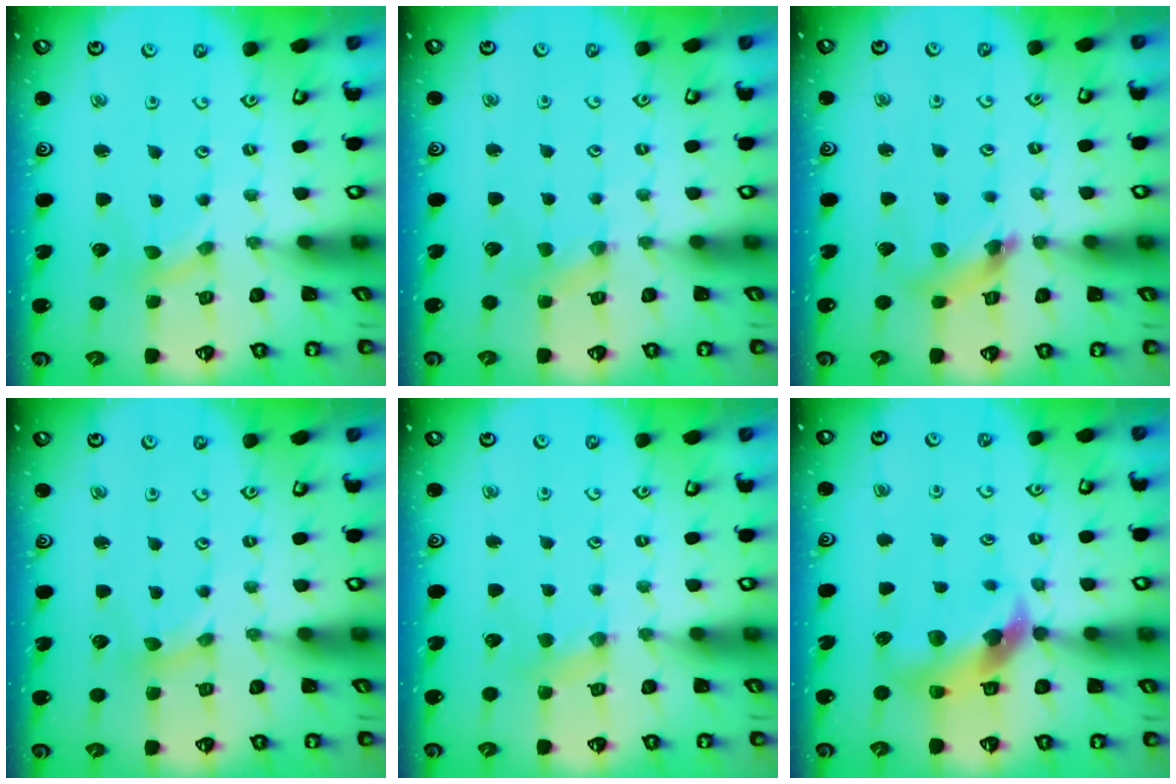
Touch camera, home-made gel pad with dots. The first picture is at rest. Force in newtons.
{"total": 2.3, "press": 2.3, "slide": 0.3}
{"total": 7.1, "press": 7.1, "slide": 0.7}
{"total": 1.1, "press": 1.1, "slide": 0.1}
{"total": 3.8, "press": 3.8, "slide": 0.5}
{"total": 11.2, "press": 11.1, "slide": 1.3}